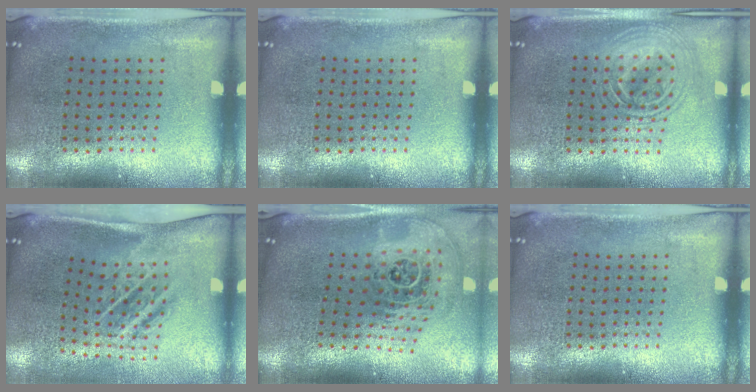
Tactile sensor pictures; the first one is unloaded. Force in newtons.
{"total": 0.0}
{"total": 1.7, "press": 1.7, "slide": 0.3}
{"total": 1.8, "press": 1.1, "slide": 1.4}
{"total": 2.8, "press": 1.8, "slide": 2.1}
{"total": 0.0}